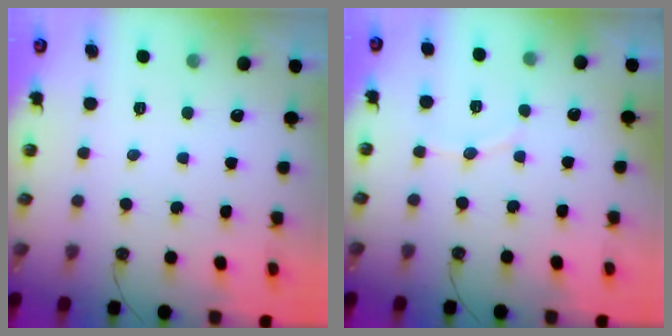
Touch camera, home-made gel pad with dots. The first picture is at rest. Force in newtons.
{"total": 6.0, "press": 5.5, "slide": 2.5}